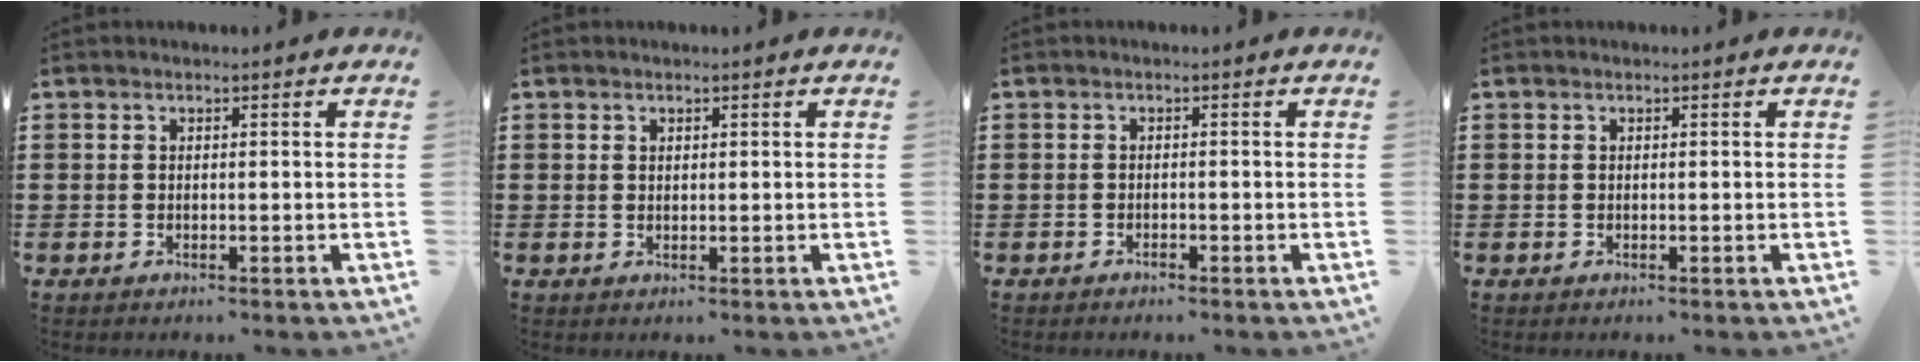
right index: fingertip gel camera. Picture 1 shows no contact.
{"total": 0.5, "force": [0.2, 0.5, 0.1], "torque": [-0.004, 0.003, 0.005]}
{"total": 0.7, "force": [-0.7, 0.1, 0.0], "torque": [-0.001, 0.002, -0.015]}
{"total": 0.0}